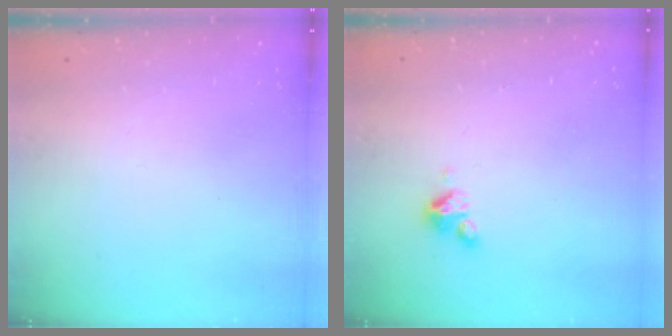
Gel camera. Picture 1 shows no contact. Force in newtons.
{"total": 4.4, "press": 4.4, "slide": 0.4}